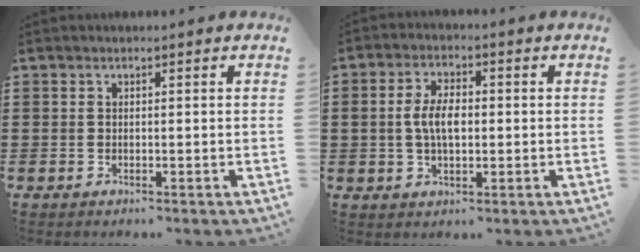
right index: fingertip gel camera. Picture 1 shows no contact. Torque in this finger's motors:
{"motor_torque": [0.38, 0.35, 0.37, 0.18]}